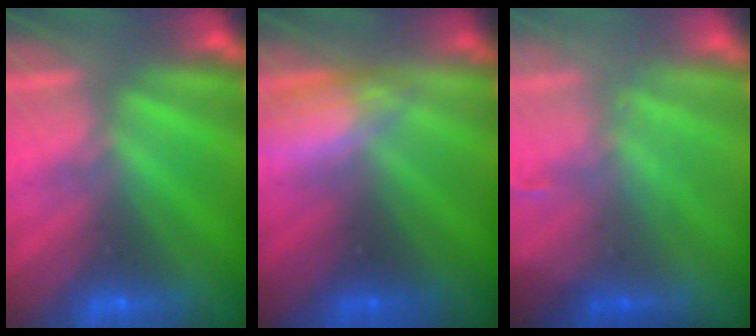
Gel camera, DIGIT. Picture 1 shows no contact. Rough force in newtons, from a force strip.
{"total": 2.9}
{"total": 2.6}